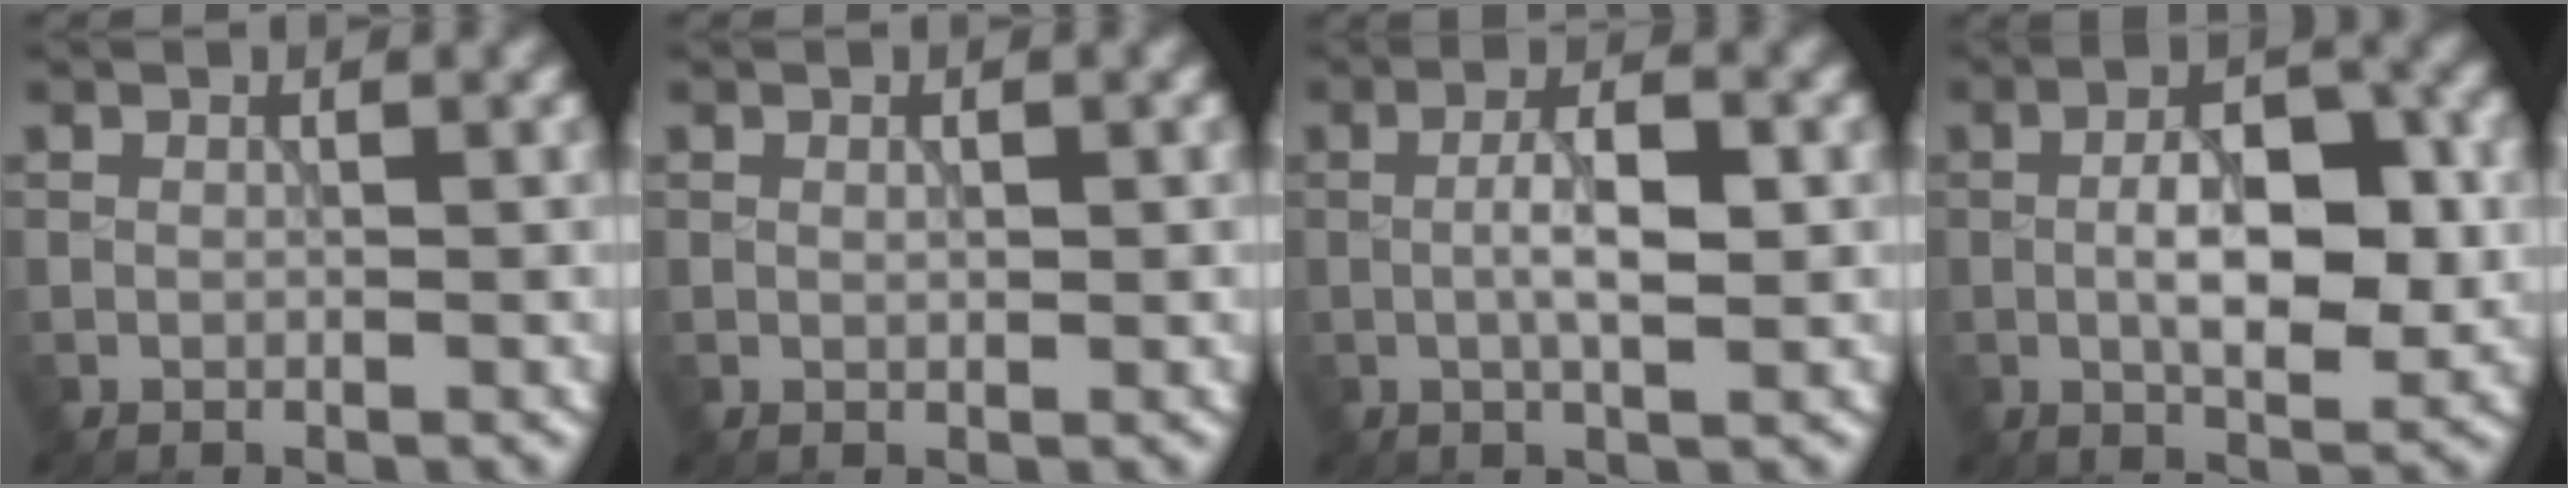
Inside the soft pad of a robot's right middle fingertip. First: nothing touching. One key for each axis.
{"total": 0.6, "fx": 0.1, "fy": 0.2, "fz": 0.5, "tx": -0.009, "ty": 0.001, "tz": 0.002}
{"total": 4.0, "fx": -0.2, "fy": 1.1, "fz": 3.8, "tx": -0.071, "ty": 0.004, "tz": -0.005}
{"total": 7.3, "fx": -0.4, "fy": 3.1, "fz": 6.6, "tx": -0.108, "ty": 0.002, "tz": -0.010}